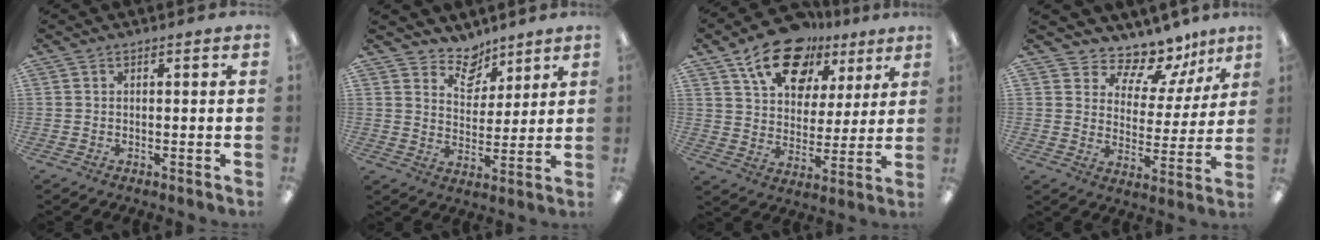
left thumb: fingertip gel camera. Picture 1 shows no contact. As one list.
[{"total": 8.1, "force": [6.7, 4.2, 1.4], "torque": [-0.017, -0.048, 0.124]}, {"total": 16.8, "force": [11.0, 10.0, 7.9], "torque": [-0.132, -0.054, 0.197]}, {"total": 10.3, "force": [9.0, 4.6, 2.1], "torque": [-0.032, -0.084, 0.163]}]